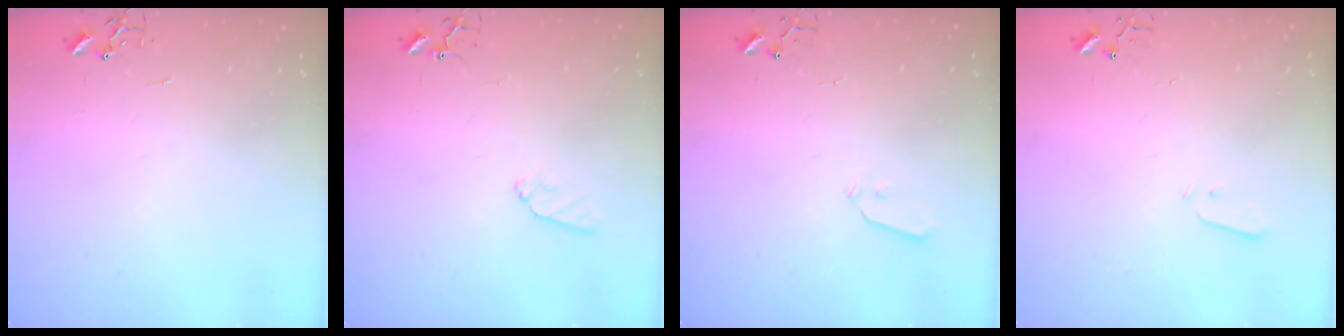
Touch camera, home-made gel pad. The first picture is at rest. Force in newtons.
{"total": 7.7, "press": 7.6, "slide": 0.9}
{"total": 3.6, "press": 3.6, "slide": 0.6}
{"total": 1.9, "press": 1.9, "slide": 0.4}